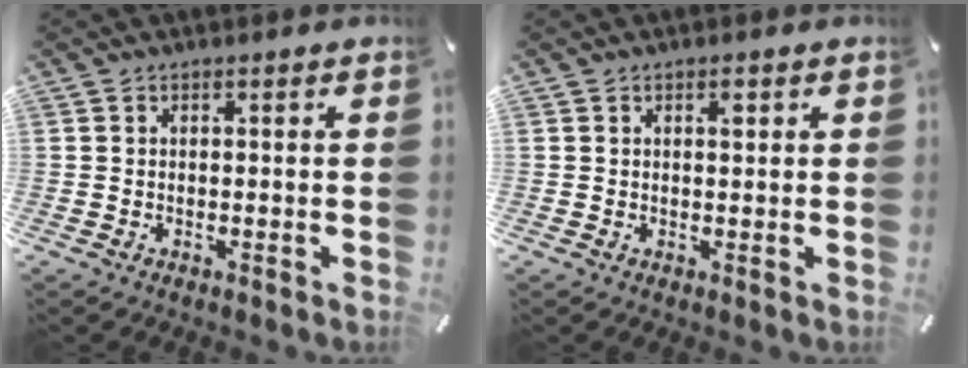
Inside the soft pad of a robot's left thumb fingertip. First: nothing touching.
{"total": 1.5, "force": [0.7, 0.7, 1.2], "torque": [-0.018, -0.001, 0.010]}